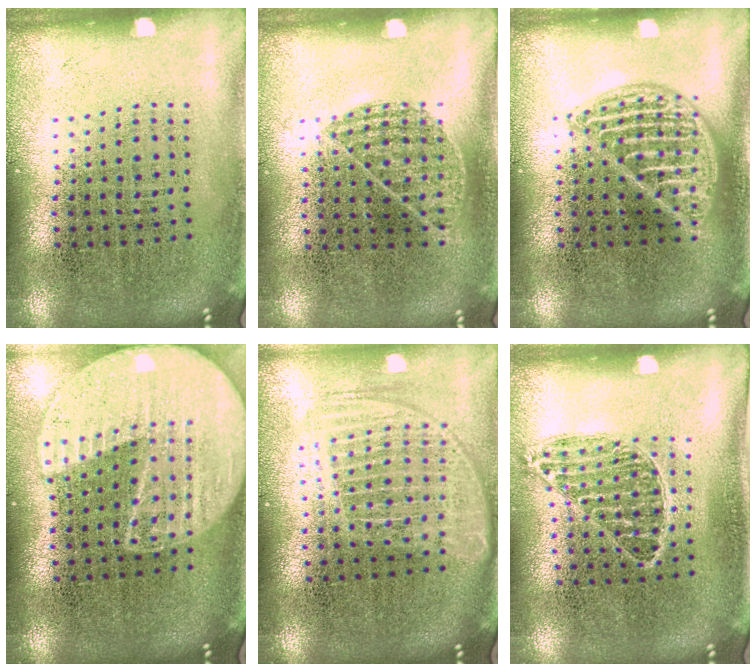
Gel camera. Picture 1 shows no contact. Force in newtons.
{"total": 0.8, "press": 0.6, "slide": 0.5}
{"total": 2.1, "press": 2.1, "slide": 0.2}
{"total": 2.1, "press": 1.9, "slide": 0.9}
{"total": 1.8, "press": 1.5, "slide": 1.0}
{"total": 0.8, "press": 0.7, "slide": 0.3}